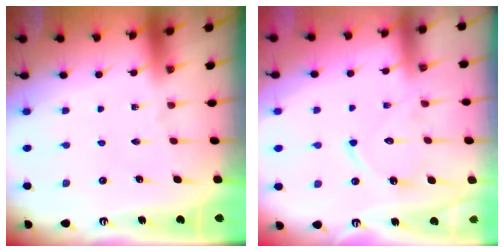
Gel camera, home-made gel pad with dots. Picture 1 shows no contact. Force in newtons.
{"total": 11.7, "press": 11.6, "slide": 0.7}